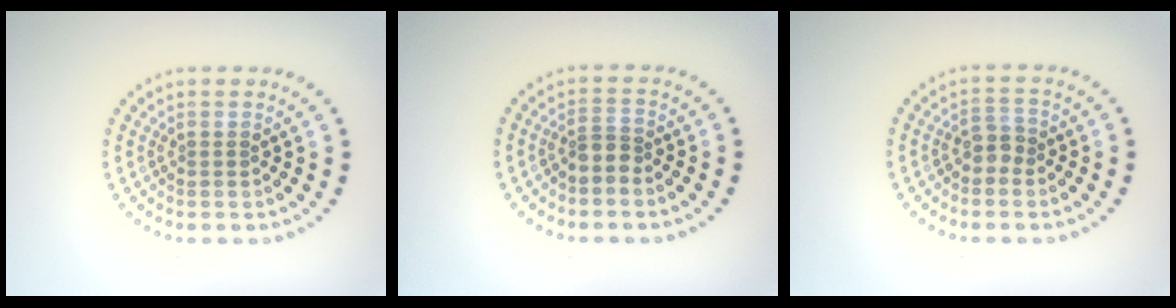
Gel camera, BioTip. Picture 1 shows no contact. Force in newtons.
{"total": 1.8, "press": 1.5, "slide": 1.1}
{"total": 1.7, "press": 1.5, "slide": 0.8}